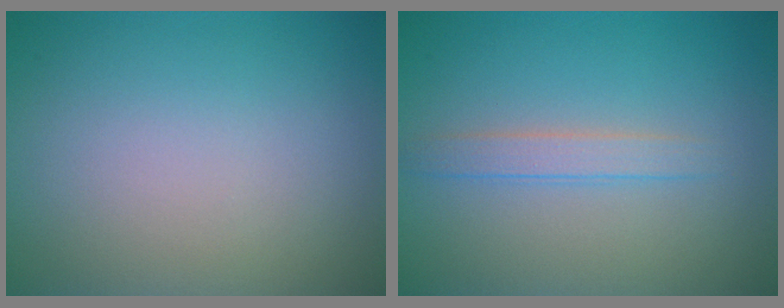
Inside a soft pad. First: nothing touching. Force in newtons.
{"total": 1.8, "press": 1.7, "slide": 0.2}